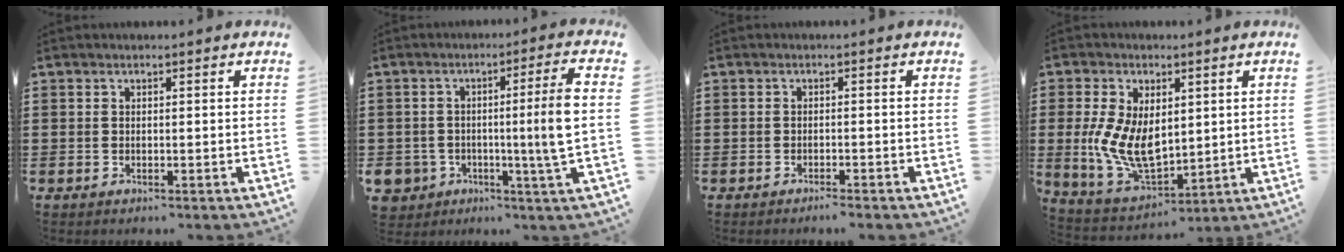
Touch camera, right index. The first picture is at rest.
{"total": 8.1, "force": [-0.8, 1.1, 8.0], "torque": [-0.127, -0.010, -0.022]}
{"total": 1.1, "force": [-1.0, 0.0, 0.4], "torque": [-0.009, 0.000, -0.020]}
{"total": 9.7, "force": [0.6, 5.9, 7.7], "torque": [-0.179, 0.002, 0.013]}